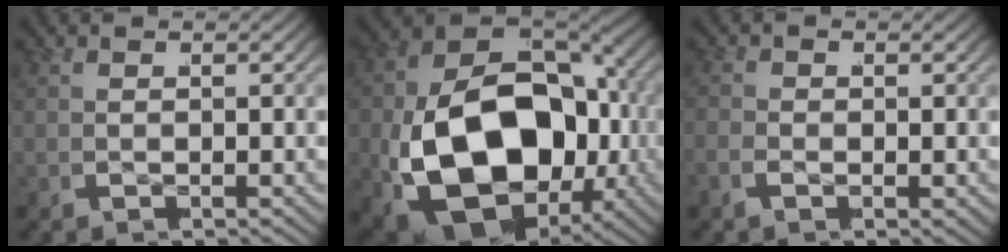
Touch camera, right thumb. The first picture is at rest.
{"total": 21.1, "force": [-2.5, 13.4, 16.2], "torque": [-0.359, -0.059, -0.013]}
{"total": 0.6, "force": [-0.5, 0.3, 0.0], "torque": [-0.001, 0.000, -0.013]}